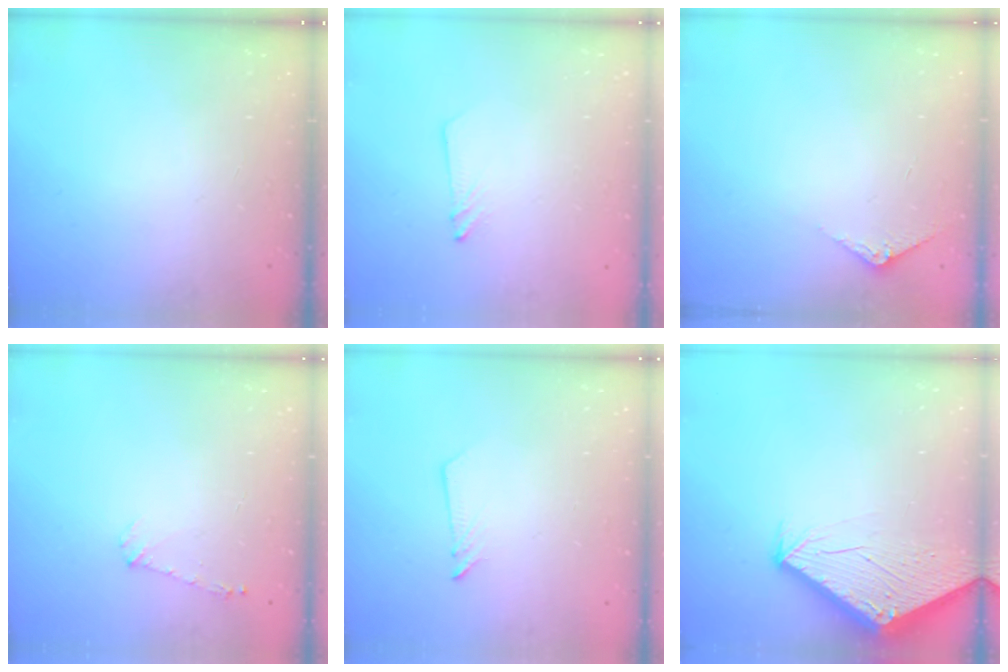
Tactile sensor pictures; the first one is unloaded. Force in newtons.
{"total": 1.5, "press": 1.5, "slide": 0.1}
{"total": 4.3, "press": 4.3, "slide": 0.5}
{"total": 4.6, "press": 4.6, "slide": 0.6}
{"total": 2.9, "press": 2.9, "slide": 0.3}
{"total": 2.5, "press": 2.5, "slide": 0.1}